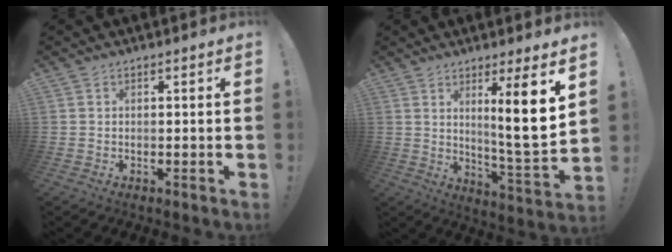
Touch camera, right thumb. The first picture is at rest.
{"total": 13.1, "force": [4.6, 0.6, 12.3], "torque": [-0.179, -0.037, 0.060]}